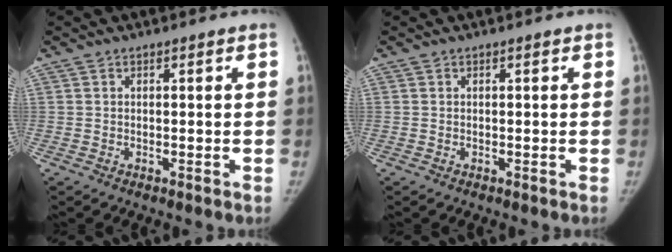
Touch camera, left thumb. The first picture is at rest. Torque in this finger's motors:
{"motor_torque": [0.07, -0.02, 0.07, -0.35, 0.02]}